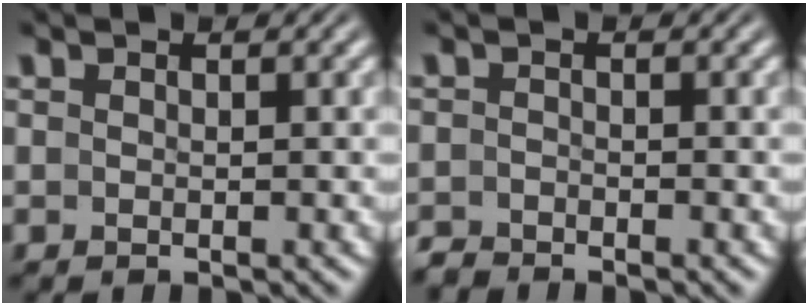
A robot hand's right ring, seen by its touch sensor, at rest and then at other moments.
{"total": 1.7, "force": [-1.7, 0.3, -0.1], "torque": [0.000, -0.010, -0.030]}